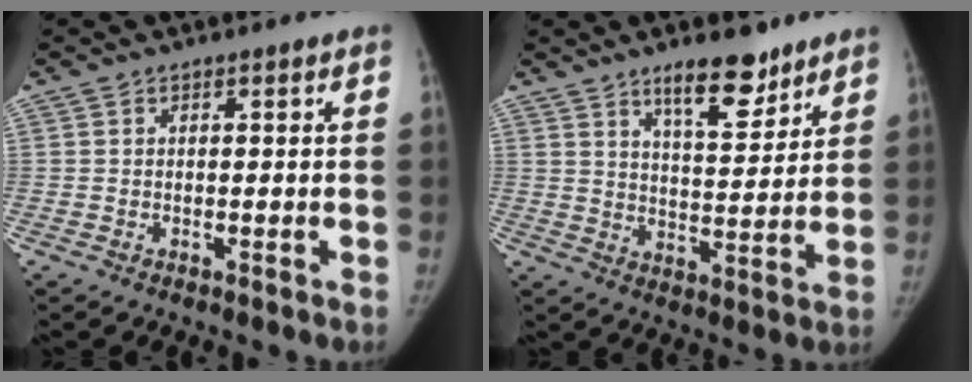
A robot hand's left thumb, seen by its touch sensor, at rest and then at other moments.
{"total": 10.5, "force": [7.5, 3.7, 6.3], "torque": [-0.072, -0.053, 0.122]}